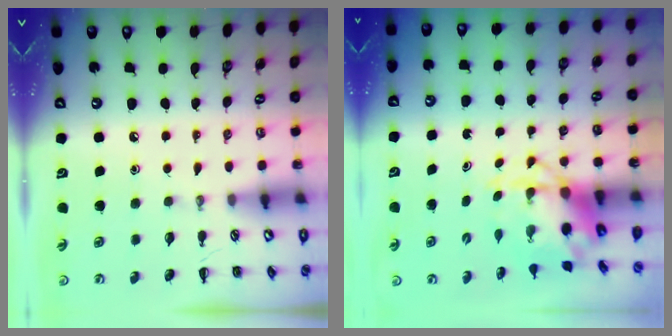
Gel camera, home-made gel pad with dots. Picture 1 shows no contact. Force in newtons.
{"total": 4.5, "press": 4.4, "slide": 0.9}